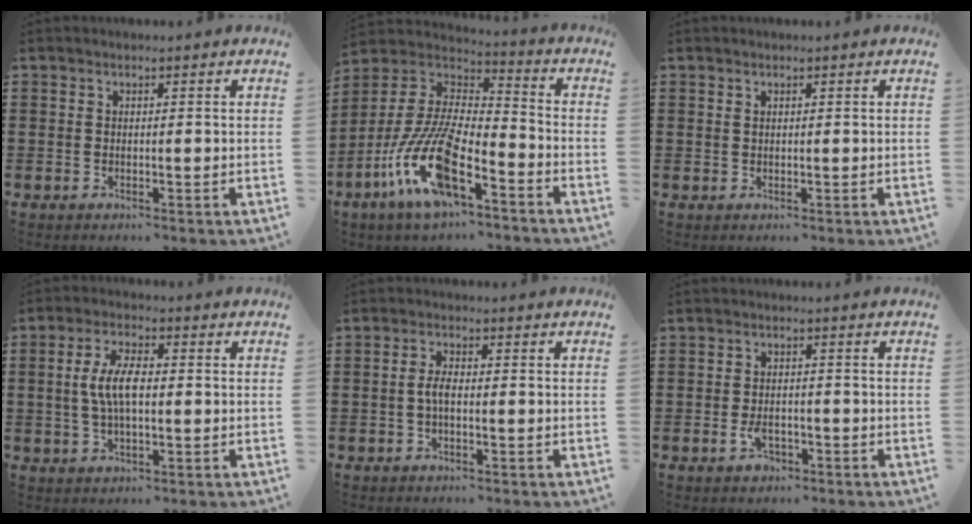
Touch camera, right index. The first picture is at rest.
{"total": 14.4, "force": [-8.2, 4.5, 10.9], "torque": [-0.260, -0.008, -0.163]}
{"total": 0.6, "force": [0.4, 0.4, 0.2], "torque": [-0.006, 0.002, 0.007]}
{"total": 6.5, "force": [0.1, 2.6, 5.9], "torque": [-0.132, 0.002, -0.007]}
{"total": 2.6, "force": [-0.4, 0.9, 2.4], "torque": [-0.053, 0.001, -0.011]}
{"total": 2.9, "force": [-1.3, 1.6, 2.0], "torque": [-0.039, -0.001, -0.024]}